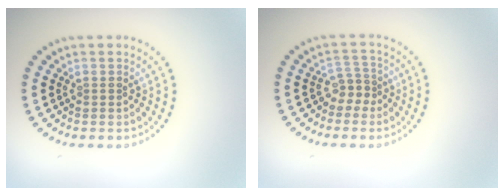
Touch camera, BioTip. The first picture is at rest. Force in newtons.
{"total": 1.8, "press": 1.3, "slide": 1.3}